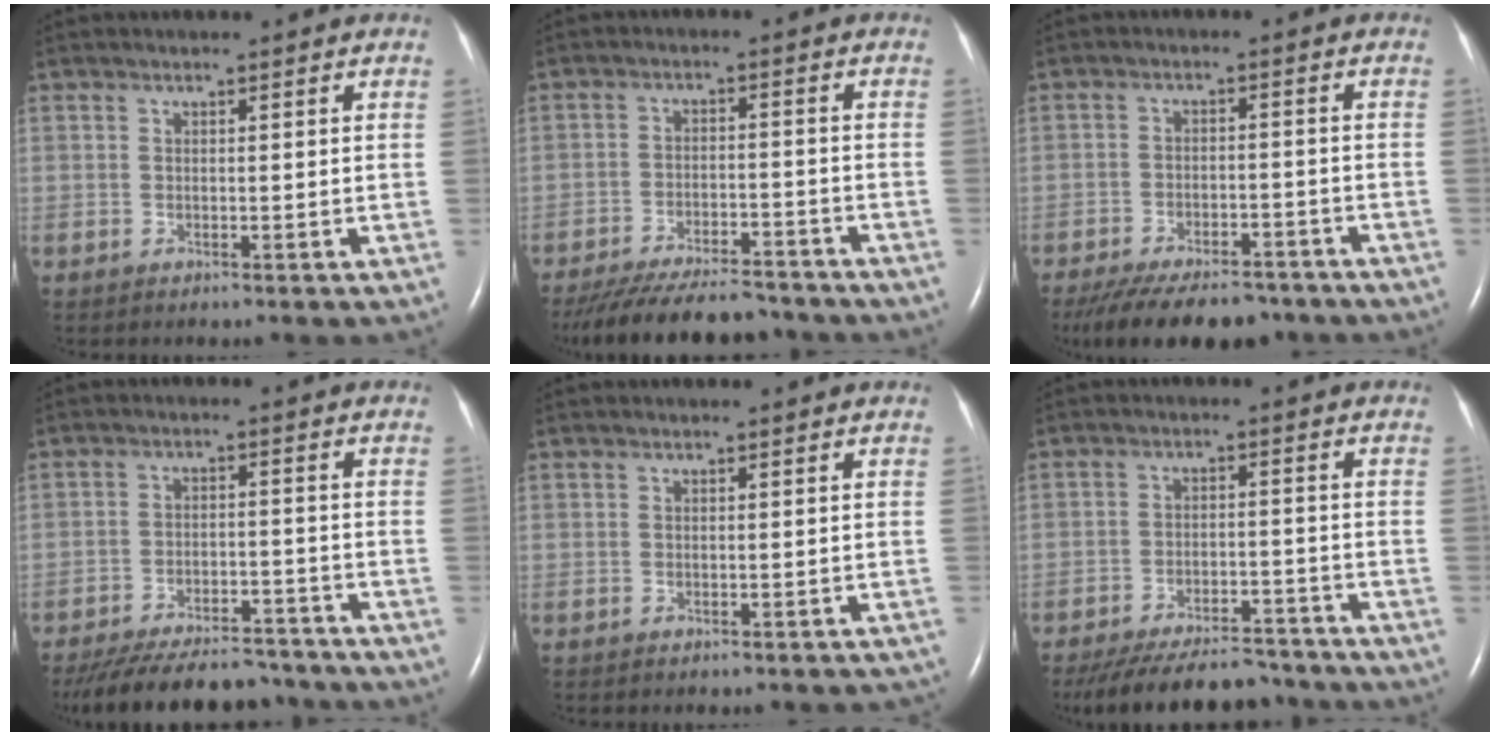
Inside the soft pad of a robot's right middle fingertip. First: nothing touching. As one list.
[{"total": 16.0, "force": [-14.4, 3.3, 6.3], "torque": [-0.136, -0.021, -0.214]}, {"total": 15.8, "force": [-12.9, 5.7, 7.1], "torque": [-0.157, -0.019, -0.183]}, {"total": 17.9, "force": [-15.9, 4.9, 6.6], "torque": [-0.146, -0.016, -0.228]}, {"total": 3.1, "force": [-2.6, 1.1, 1.2], "torque": [-0.011, -0.001, -0.026]}, {"total": 16.0, "force": [-14.2, 4.5, 5.8], "torque": [-0.123, -0.010, -0.203]}]